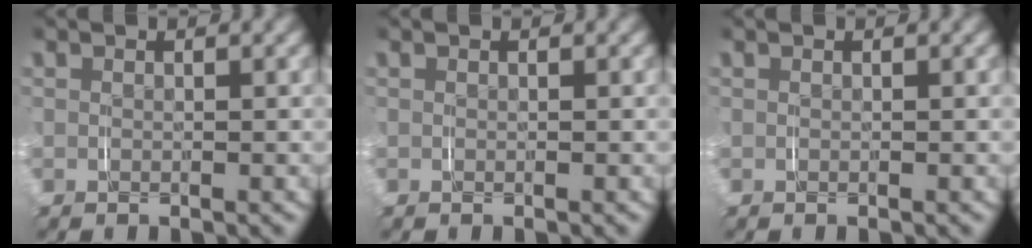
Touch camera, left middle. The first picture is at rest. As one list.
[{"total": 0.0}, {"total": 0.0}]